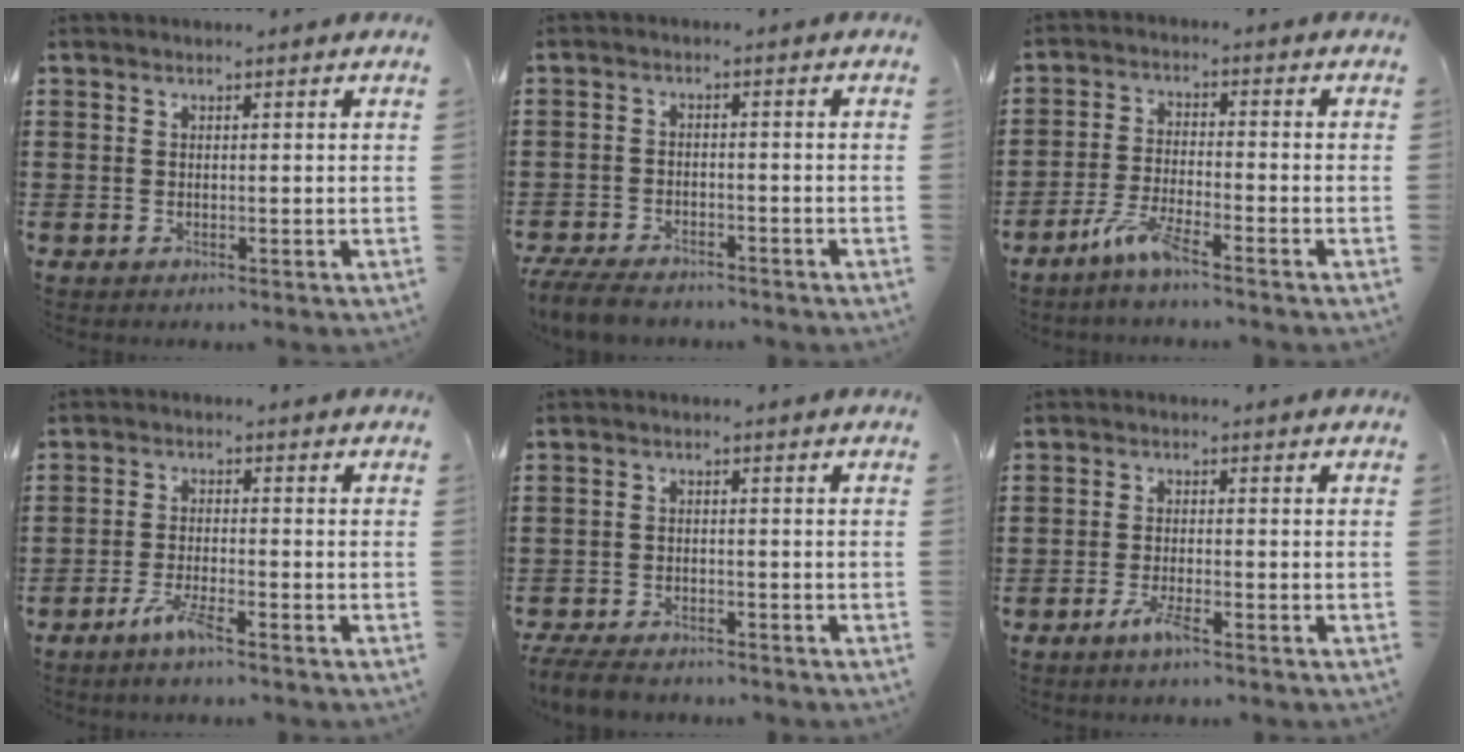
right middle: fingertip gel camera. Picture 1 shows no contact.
{"total": 4.6, "force": [-4.3, 1.2, 1.2], "torque": [-0.031, 0.001, -0.087]}
{"total": 5.1, "force": [-3.8, 0.3, 3.4], "torque": [-0.082, -0.009, -0.074]}
{"total": 4.4, "force": [-2.9, 0.5, 3.2], "torque": [-0.071, -0.005, -0.056]}
{"total": 4.1, "force": [-3.8, 1.0, 1.0], "torque": [-0.031, -0.001, -0.082]}
{"total": 3.3, "force": [-2.1, 0.4, 2.5], "torque": [-0.054, -0.003, -0.041]}